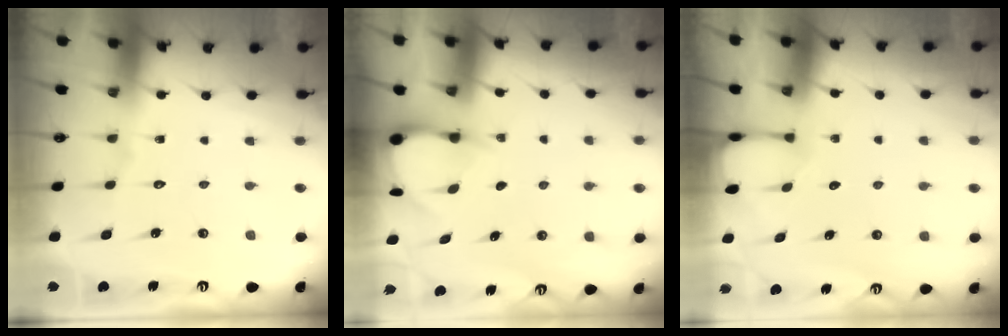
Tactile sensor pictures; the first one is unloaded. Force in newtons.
{"total": 3.3, "press": 3.3, "slide": 0.4}
{"total": 1.3, "press": 1.2, "slide": 0.2}